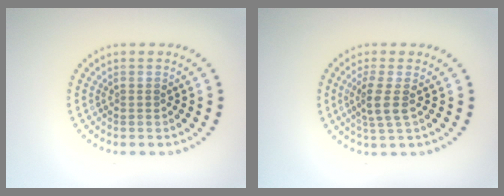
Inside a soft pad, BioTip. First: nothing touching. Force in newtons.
{"total": 2.5, "press": 1.9, "slide": 1.6}